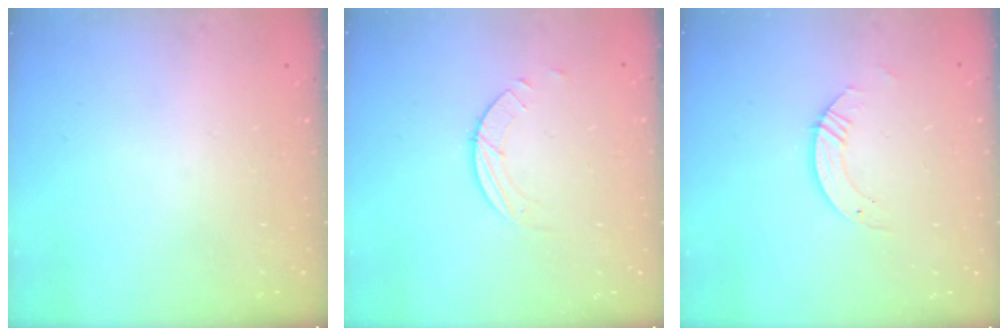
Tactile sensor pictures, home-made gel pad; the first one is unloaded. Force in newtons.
{"total": 1.5, "press": 1.5, "slide": 0.1}
{"total": 3.8, "press": 3.8, "slide": 0.1}